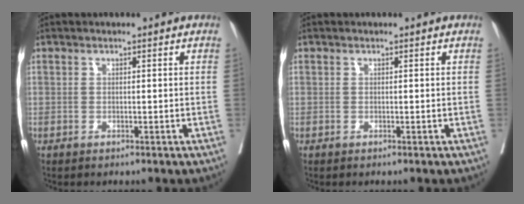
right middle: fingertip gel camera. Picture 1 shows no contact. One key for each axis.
{"total": 0.0}